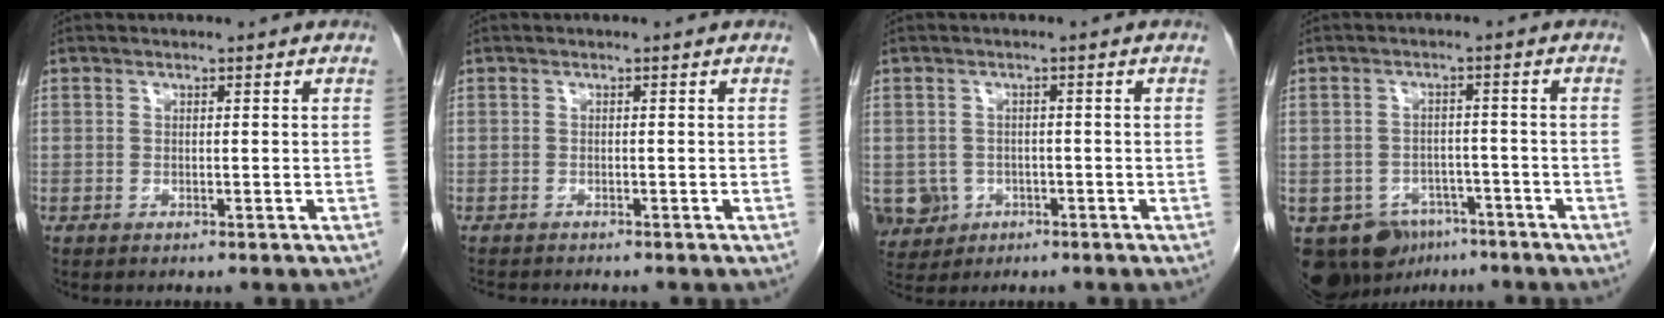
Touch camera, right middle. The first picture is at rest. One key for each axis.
{"total": 3.1, "fx": -2.9, "fy": 0.5, "fz": 1.1, "tx": -0.014, "ty": -0.007, "tz": -0.042}
{"total": 5.8, "fx": -2.3, "fy": 5.2, "fz": 1.3, "tx": -0.034, "ty": 0.001, "tz": -0.029}
{"total": 10.0, "fx": -6.5, "fy": 6.9, "fz": 3.4, "tx": -0.064, "ty": 0.002, "tz": -0.090}